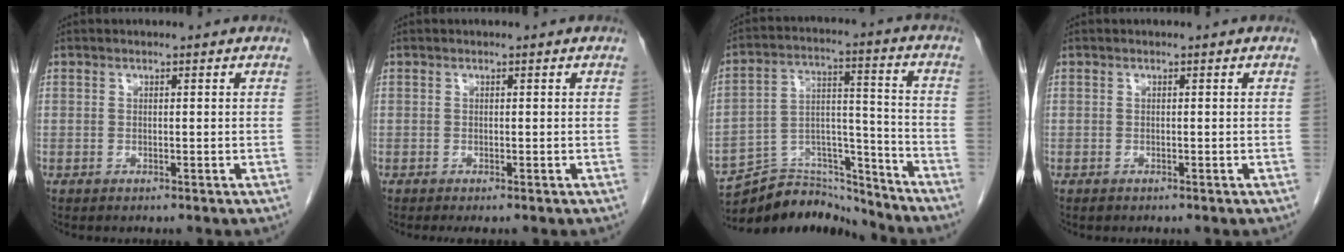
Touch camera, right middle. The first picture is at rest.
{"total": 0.7, "force": [-0.5, 0.0, 0.5], "torque": [-0.008, -0.004, -0.008]}
{"total": 14.7, "force": [-14.3, 2.8, 1.7], "torque": [-0.024, 0.045, -0.239]}
{"total": 0.0}